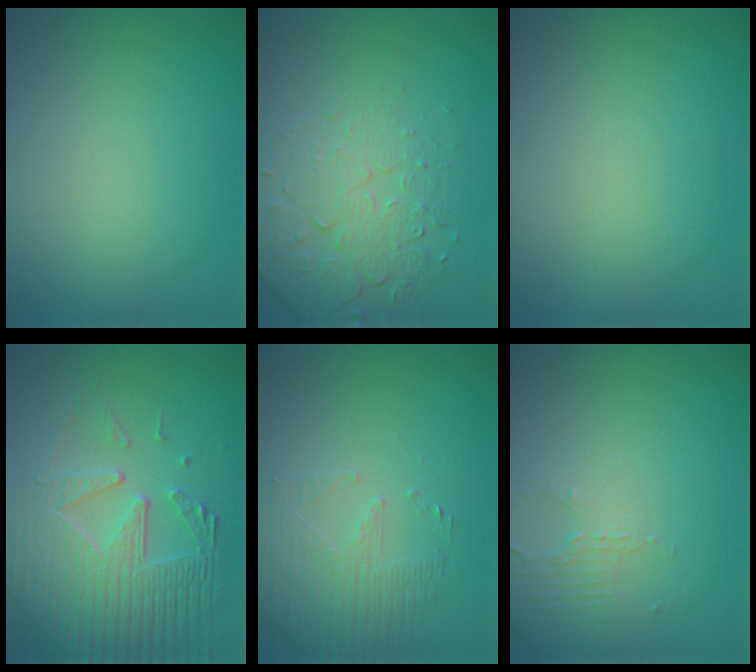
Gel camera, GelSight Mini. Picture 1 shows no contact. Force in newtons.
{"total": 5.0, "press": 3.4, "slide": 3.7}
{"total": 0.0}
{"total": 8.8, "press": 6.1, "slide": 6.4}
{"total": 1.9, "press": 1.5, "slide": 1.2}
{"total": 2.6, "press": 2.5, "slide": 0.7}